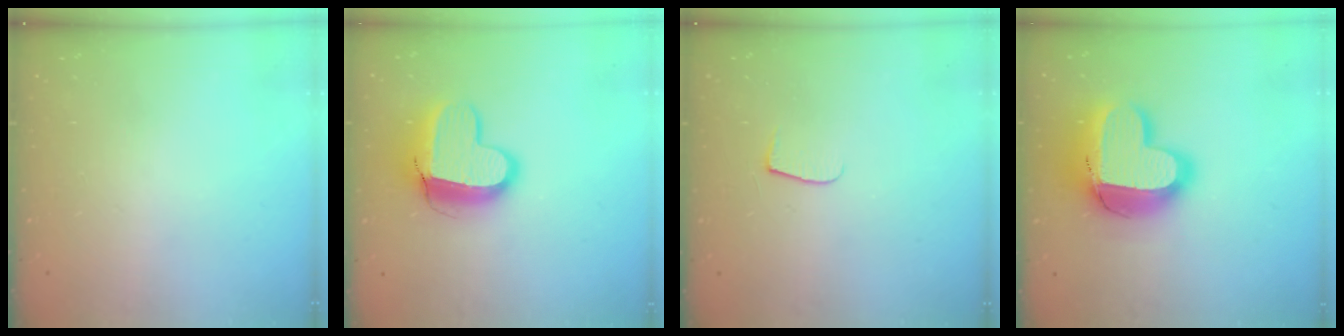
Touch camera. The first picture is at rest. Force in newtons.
{"total": 13.4, "press": 13.3, "slide": 1.3}
{"total": 4.3, "press": 4.2, "slide": 0.5}
{"total": 18.9, "press": 18.9, "slide": 1.6}